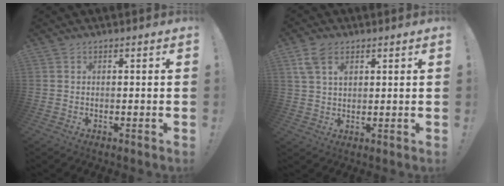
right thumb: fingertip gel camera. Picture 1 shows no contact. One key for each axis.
{"total": 6.3, "fx": 2.9, "fy": 4.0, "fz": 3.9, "tx": -0.066, "ty": -0.004, "tz": 0.057}